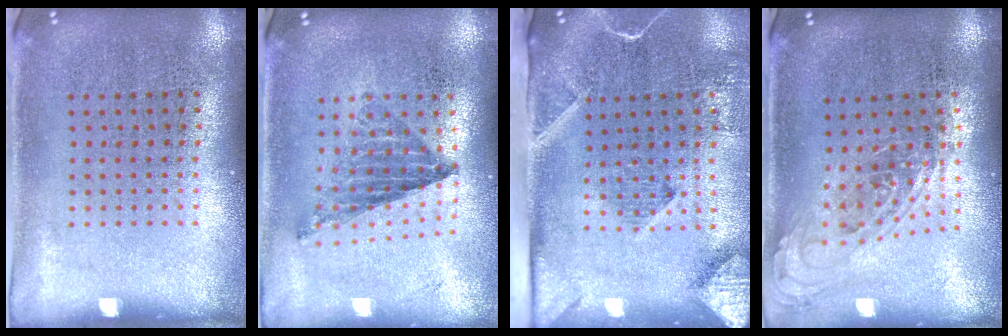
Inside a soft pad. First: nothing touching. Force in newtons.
{"total": 0.8, "press": 0.8, "slide": 0.1}
{"total": 2.9, "press": 2.1, "slide": 2.0}
{"total": 0.9, "press": 0.9, "slide": 0.3}